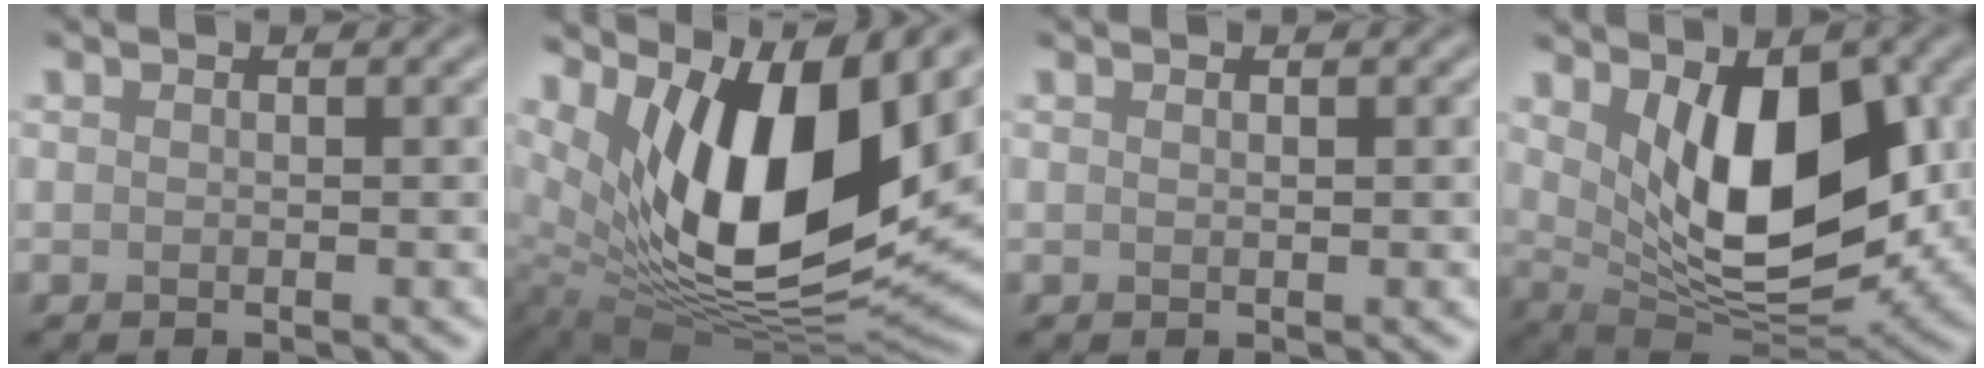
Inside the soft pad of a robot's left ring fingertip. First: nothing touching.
{"total": 13.8, "force": [4.8, 6.0, 11.5], "torque": [-0.187, -0.013, 0.088]}
{"total": 0.0}
{"total": 10.1, "force": [2.1, 5.0, 8.5], "torque": [-0.134, -0.021, 0.043]}